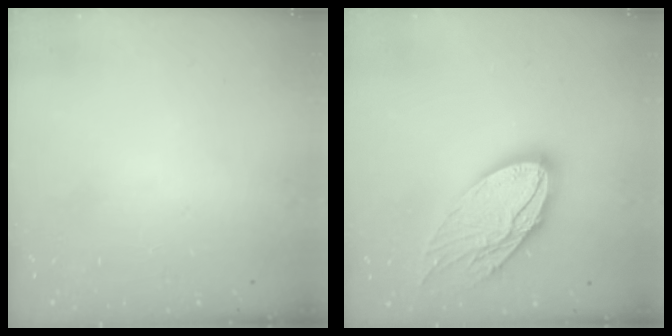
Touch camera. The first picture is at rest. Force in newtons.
{"total": 16.2, "press": 16.1, "slide": 1.3}